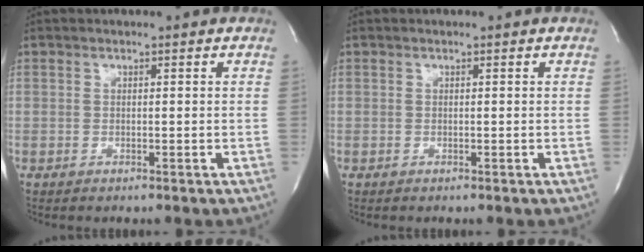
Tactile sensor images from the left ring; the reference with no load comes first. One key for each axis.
{"total": 0.0}